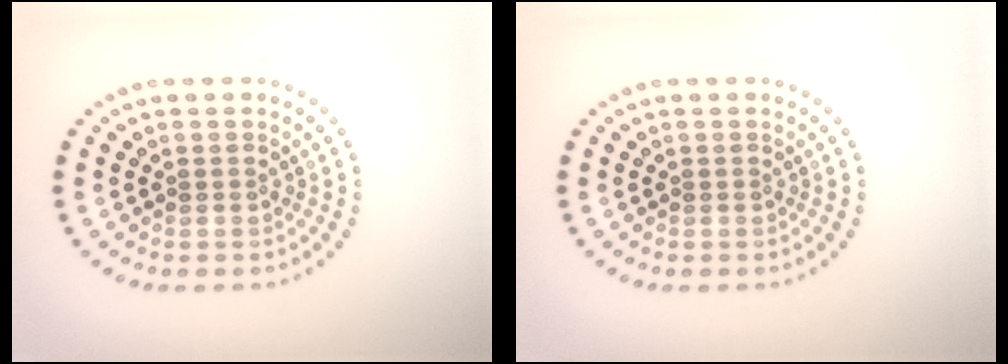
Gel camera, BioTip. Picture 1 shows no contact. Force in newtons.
{"total": 0.0}